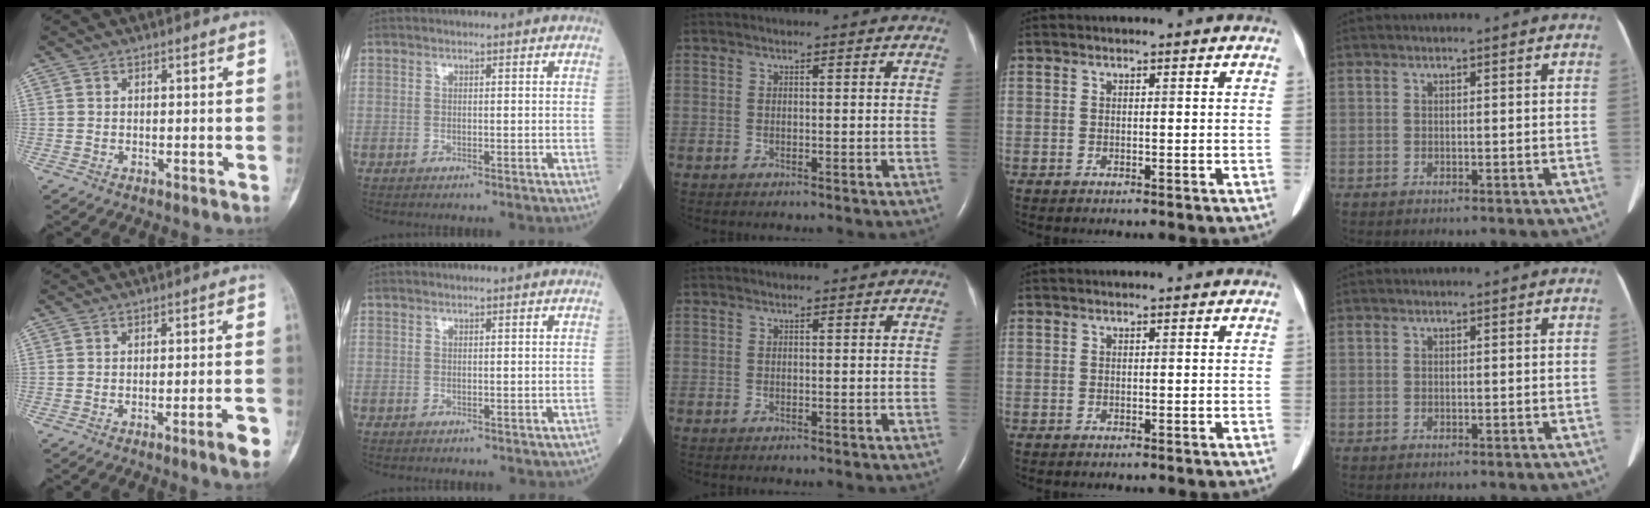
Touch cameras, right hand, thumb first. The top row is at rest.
{"thumb": {"total": 4.5, "force": [-2.3, 0.3, 3.8], "torque": [-0.054, 0.010, -0.034]}}